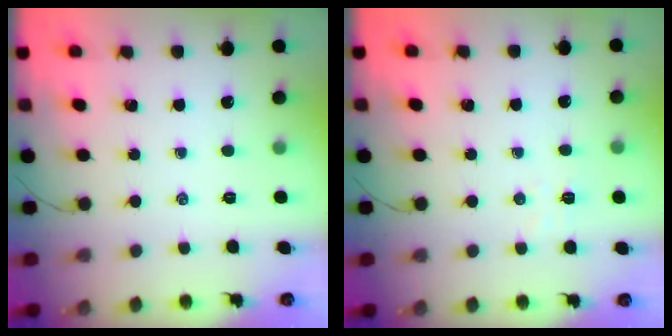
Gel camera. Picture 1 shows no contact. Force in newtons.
{"total": 4.0, "press": 3.9, "slide": 0.9}